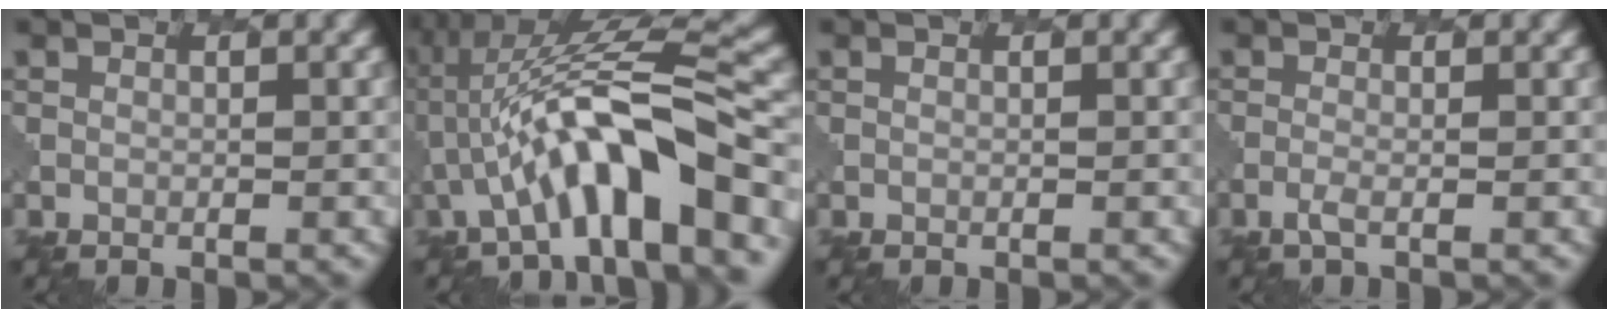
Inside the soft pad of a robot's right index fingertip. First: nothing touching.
{"total": 10.1, "force": [-2.3, 2.5, 9.5], "torque": [-0.162, 0.025, -0.034]}
{"total": 0.0}
{"total": 1.2, "force": [-0.4, 0.4, 1.0], "torque": [-0.016, 0.000, -0.015]}